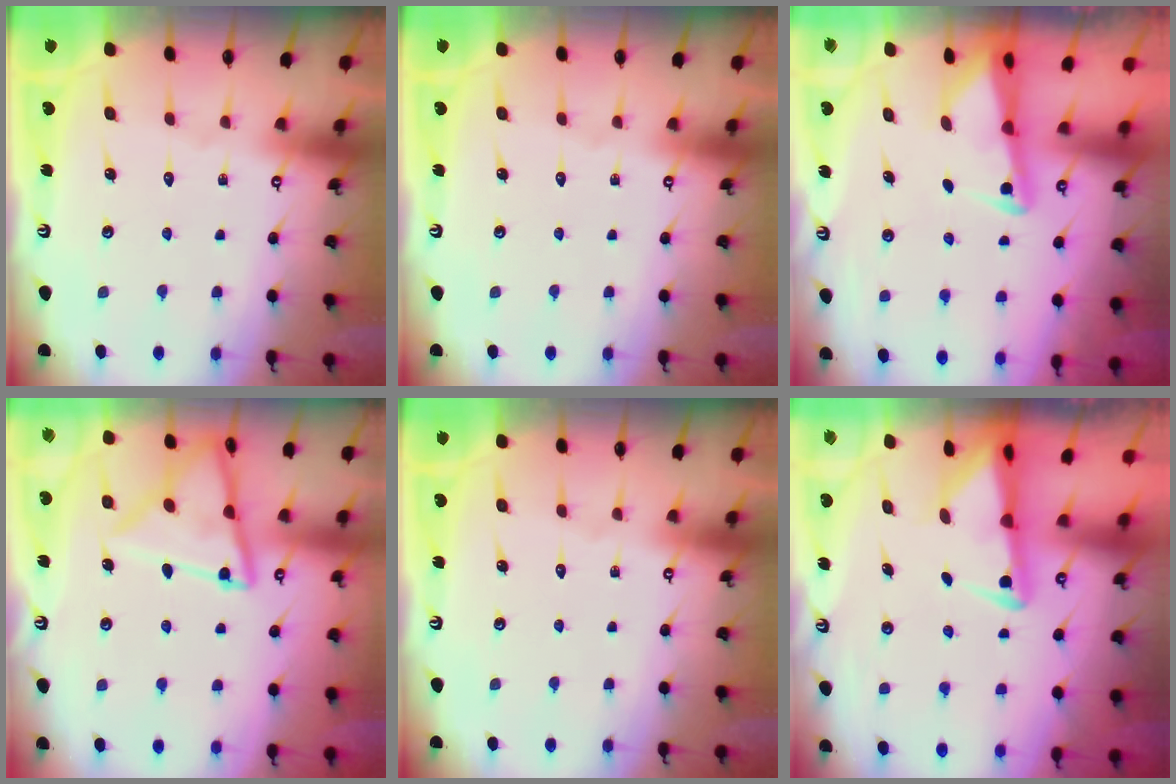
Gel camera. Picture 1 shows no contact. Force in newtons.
{"total": 0.0}
{"total": 2.3, "press": 2.2, "slide": 0.3}
{"total": 13.6, "press": 13.6, "slide": 1.1}
{"total": 0.0}
{"total": 3.1, "press": 3.1, "slide": 0.6}